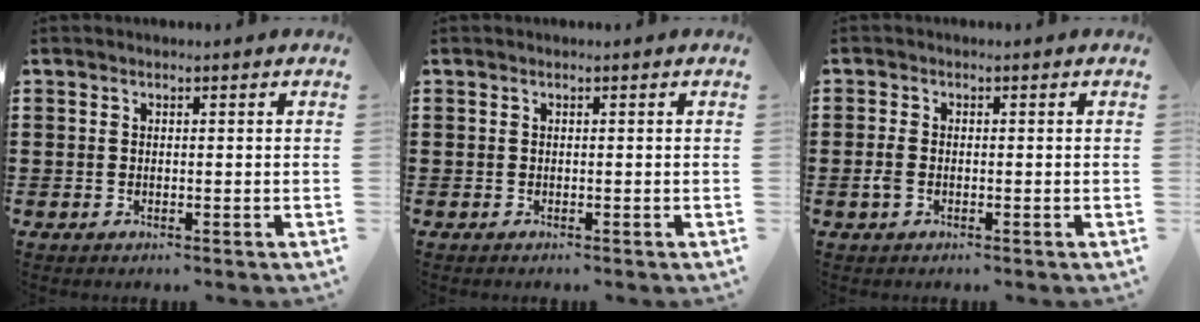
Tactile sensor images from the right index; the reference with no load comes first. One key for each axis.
{"total": 0.0}
{"total": 1.9, "fx": -0.6, "fy": 1.0, "fz": 1.5, "tx": -0.044, "ty": -0.005, "tz": -0.016}